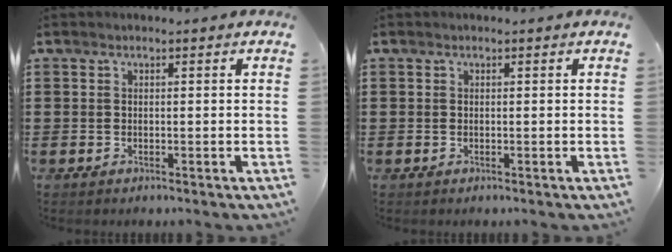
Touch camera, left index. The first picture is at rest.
{"total": 0.0}